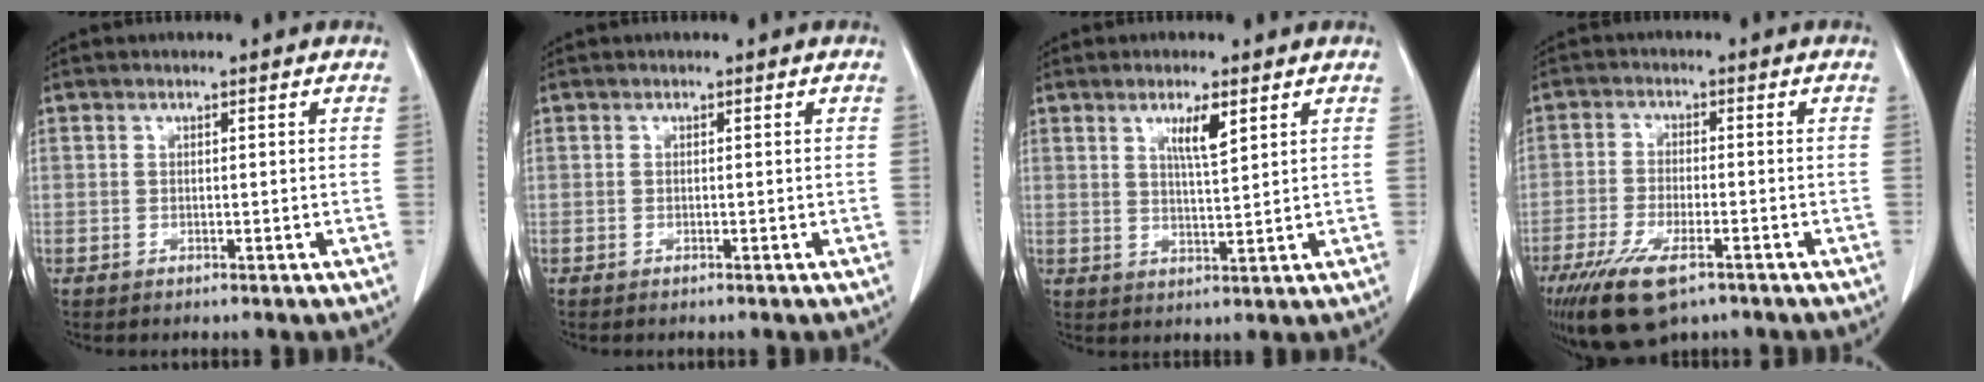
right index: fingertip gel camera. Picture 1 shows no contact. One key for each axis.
{"total": 0.0}
{"total": 4.4, "fx": 2.3, "fy": 0.5, "fz": 3.7, "tx": -0.065, "ty": -0.003, "tz": 0.042}
{"total": 9.9, "fx": -6.2, "fy": 3.3, "fz": 7.0, "tx": -0.131, "ty": -0.018, "tz": -0.105}